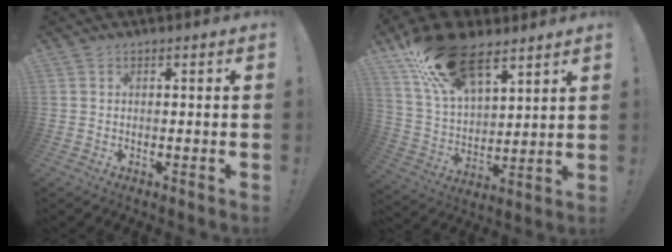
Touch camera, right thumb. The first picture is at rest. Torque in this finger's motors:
{"motor_torque": [-0.09, 2.90, 1.76, 1.01, 0.17]}